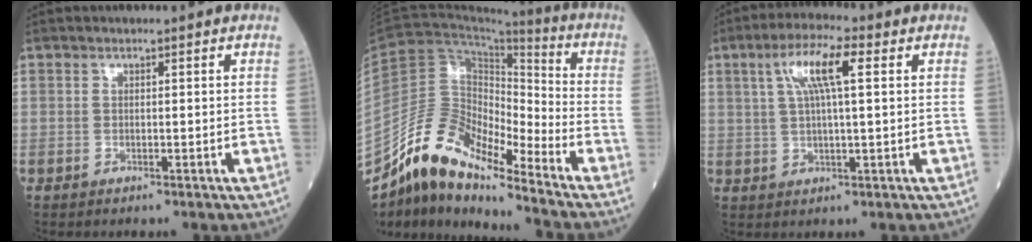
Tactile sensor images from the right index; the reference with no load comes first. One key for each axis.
{"total": 12.8, "fx": -11.1, "fy": 2.8, "fz": 5.7, "tx": -0.109, "ty": 0.041, "tz": -0.201}
{"total": 7.7, "fx": 2.7, "fy": 1.0, "fz": 7.2, "tx": -0.141, "ty": 0.018, "tz": 0.051}